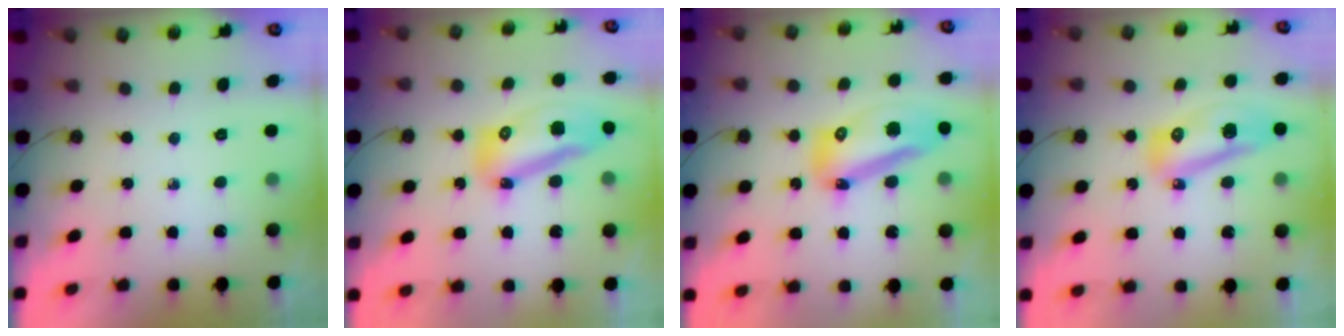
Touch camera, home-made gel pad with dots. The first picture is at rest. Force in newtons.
{"total": 12.8, "press": 12.7, "slide": 1.4}
{"total": 13.5, "press": 13.4, "slide": 1.4}
{"total": 10.9, "press": 10.8, "slide": 1.7}